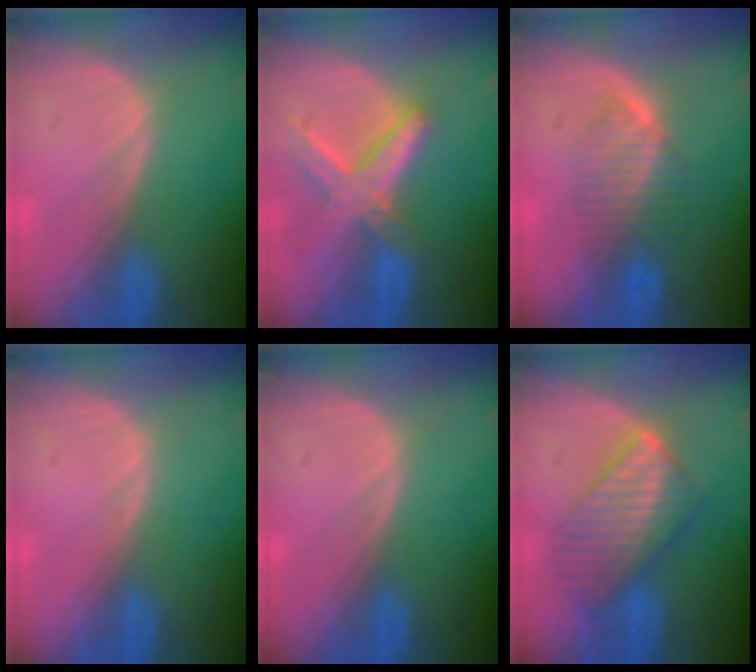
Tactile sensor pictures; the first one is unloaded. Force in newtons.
{"total": 8.2, "press": 7.1, "slide": 4.3}
{"total": 4.8, "press": 4.7, "slide": 1.0}
{"total": 0.0}
{"total": 0.0}
{"total": 7.4, "press": 7.4, "slide": 0.1}